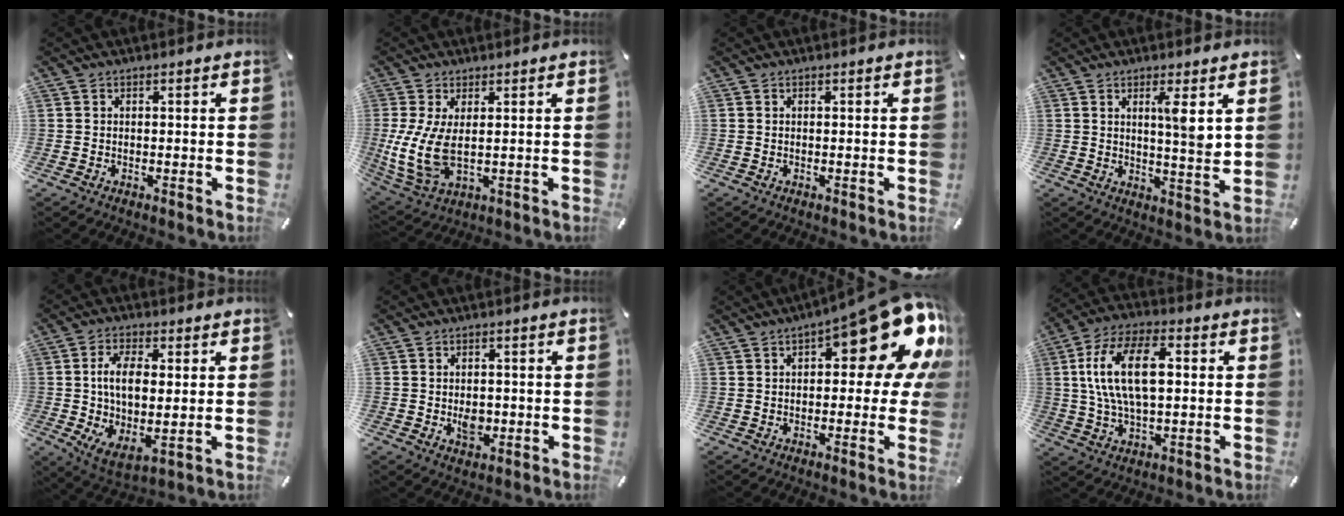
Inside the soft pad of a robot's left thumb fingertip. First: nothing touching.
{"total": 10.0, "force": [0.6, 4.7, 8.8], "torque": [-0.196, -0.018, 0.016]}
{"total": 0.0}
{"total": 6.1, "force": [2.7, 0.5, 5.5], "torque": [-0.088, -0.018, 0.038]}
{"total": 9.7, "force": [2.4, 5.1, 7.9], "torque": [-0.153, -0.005, 0.037]}
{"total": 4.3, "force": [-0.7, 3.1, 3.0], "torque": [-0.050, 0.000, -0.012]}
{"total": 19.4, "force": [8.1, 7.5, 15.9], "torque": [-0.202, -0.057, 0.128]}
{"total": 14.9, "force": [2.4, 7.7, 12.5], "torque": [-0.256, -0.002, 0.034]}